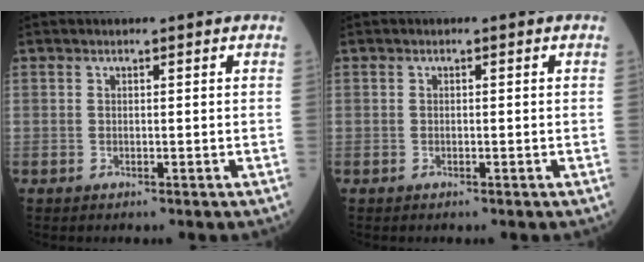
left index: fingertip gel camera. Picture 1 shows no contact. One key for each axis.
{"total": 0.0}